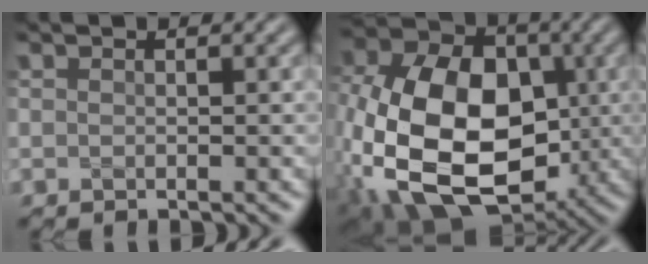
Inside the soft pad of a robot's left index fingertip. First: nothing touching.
{"total": 16.4, "force": [-3.4, 11.2, 11.4], "torque": [-0.235, -0.017, -0.060]}